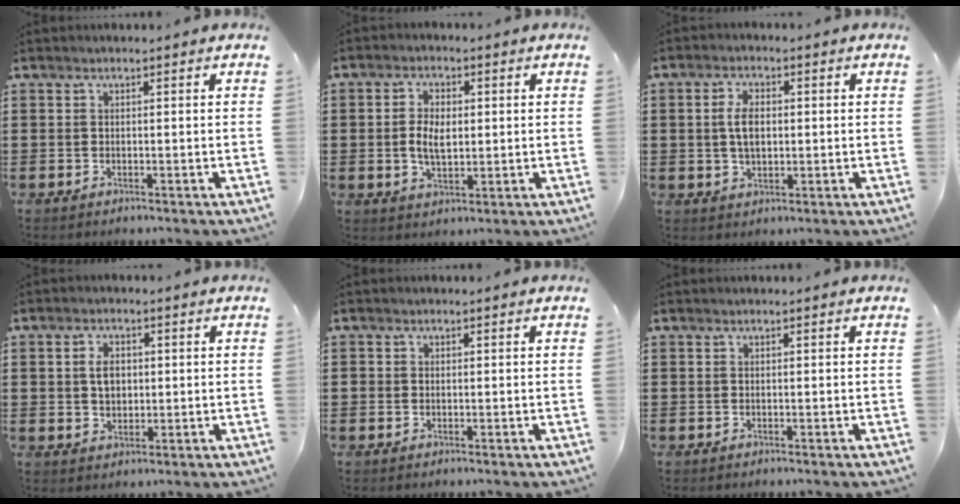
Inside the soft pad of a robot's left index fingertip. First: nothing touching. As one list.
[{"total": 5.0, "force": [0.2, 2.8, 4.1], "torque": [-0.081, 0.004, -0.002]}, {"total": 4.7, "force": [0.4, 2.5, 3.9], "torque": [-0.094, 0.005, 0.002]}, {"total": 3.7, "force": [0.5, 2.4, 2.7], "torque": [-0.050, 0.008, 0.006]}, {"total": 0.7, "force": [-0.2, 0.7, 0.2], "torque": [-0.005, 0.003, -0.004]}, {"total": 0.0}]